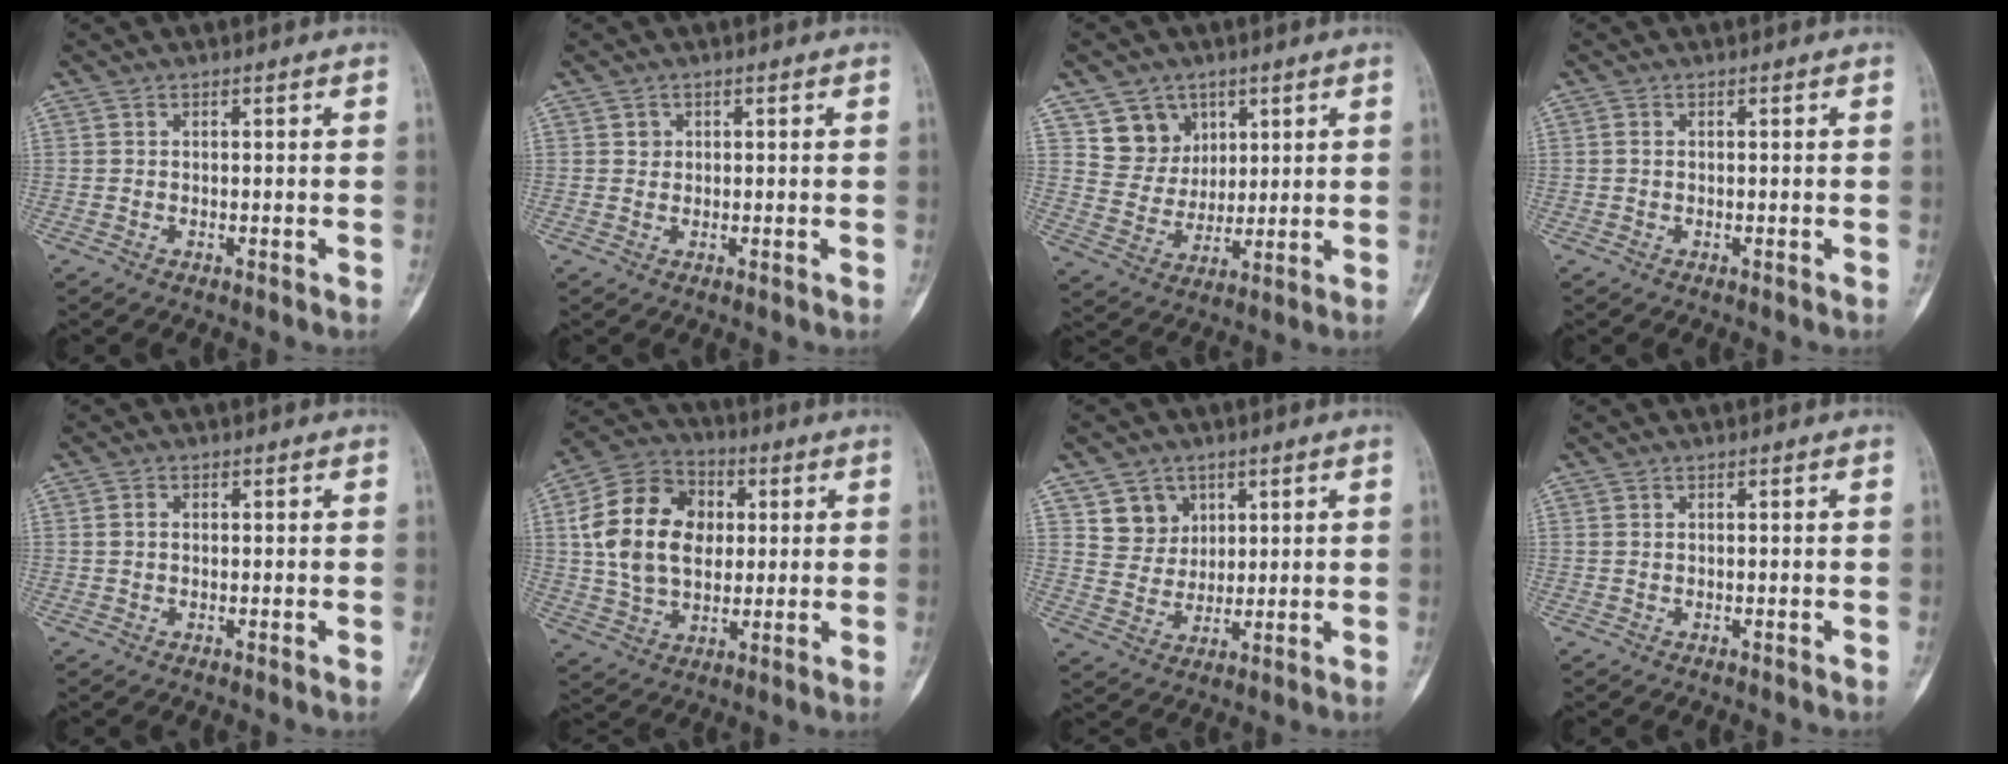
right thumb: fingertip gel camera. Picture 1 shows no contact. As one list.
[{"total": 1.3, "force": [0.4, 1.2, 0.3], "torque": [0.002, 0.000, 0.005]}, {"total": 8.8, "force": [4.5, 7.4, 1.5], "torque": [0.012, -0.029, 0.090]}, {"total": 0.6, "force": [0.0, 0.4, 0.4], "torque": [-0.011, 0.000, 0.000]}, {"total": 1.2, "force": [0.1, 0.9, 0.9], "torque": [-0.012, 0.000, -0.001]}, {"total": 17.9, "force": [2.8, 12.9, 12.1], "torque": [-0.194, 0.015, 0.047]}, {"total": 6.8, "force": [3.3, 5.9, 1.1], "torque": [0.012, -0.020, 0.065]}, {"total": 0.0}]